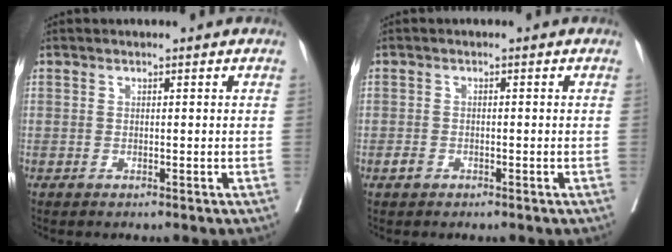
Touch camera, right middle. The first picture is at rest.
{"total": 1.1, "force": [-0.7, 0.7, 0.5], "torque": [-0.009, 0.002, -0.010]}